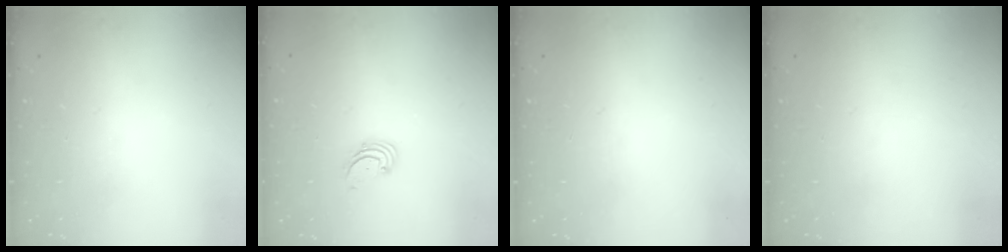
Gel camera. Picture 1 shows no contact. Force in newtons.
{"total": 1.7, "press": 1.6, "slide": 0.2}
{"total": 0.0}
{"total": 0.0}